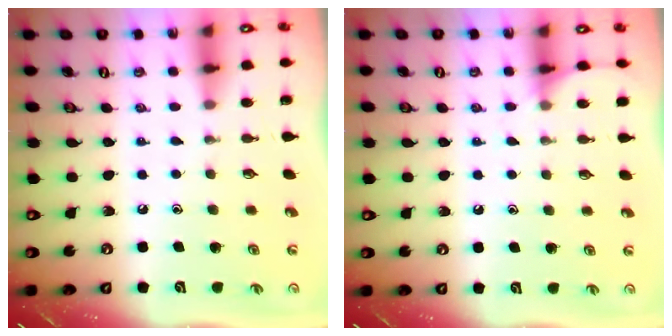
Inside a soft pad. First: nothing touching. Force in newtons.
{"total": 5.1, "press": 5.0, "slide": 0.6}